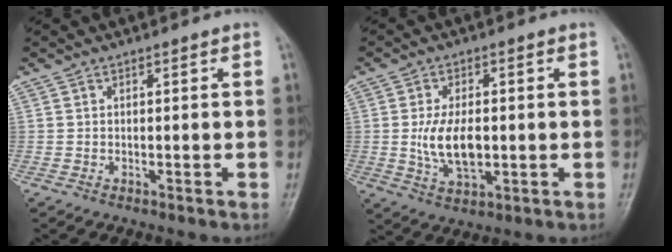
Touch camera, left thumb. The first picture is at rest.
{"total": 8.6, "force": [-0.4, 4.6, 7.2], "torque": [-0.129, -0.006, -0.002]}